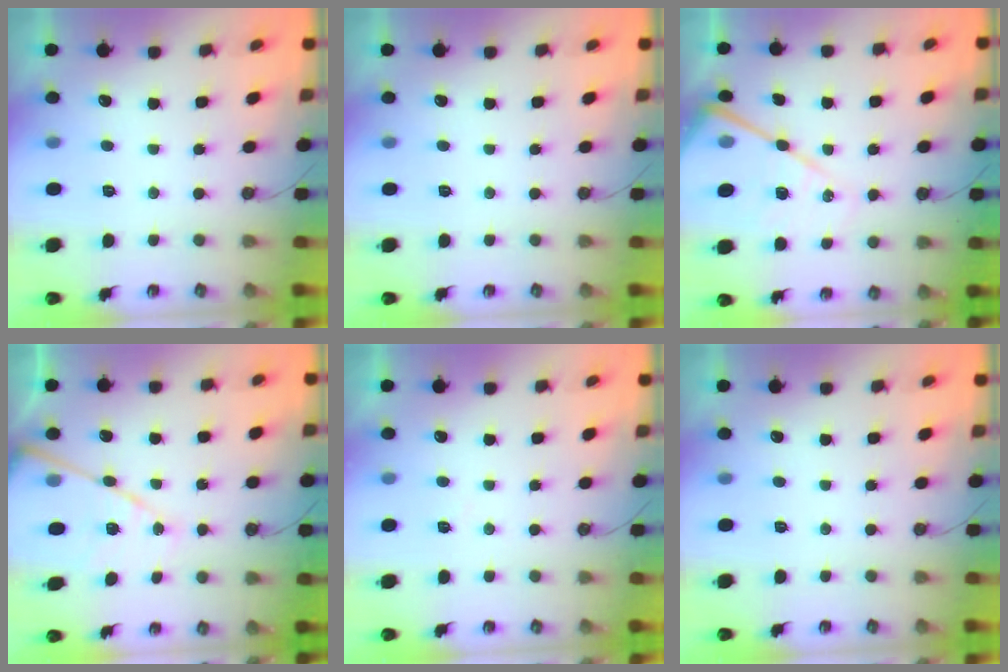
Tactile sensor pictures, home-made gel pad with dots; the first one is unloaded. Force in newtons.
{"total": 0.0}
{"total": 16.2, "press": 16.2, "slide": 1.8}
{"total": 15.3, "press": 15.2, "slide": 1.6}
{"total": 3.1, "press": 3.1, "slide": 0.6}
{"total": 0.0}